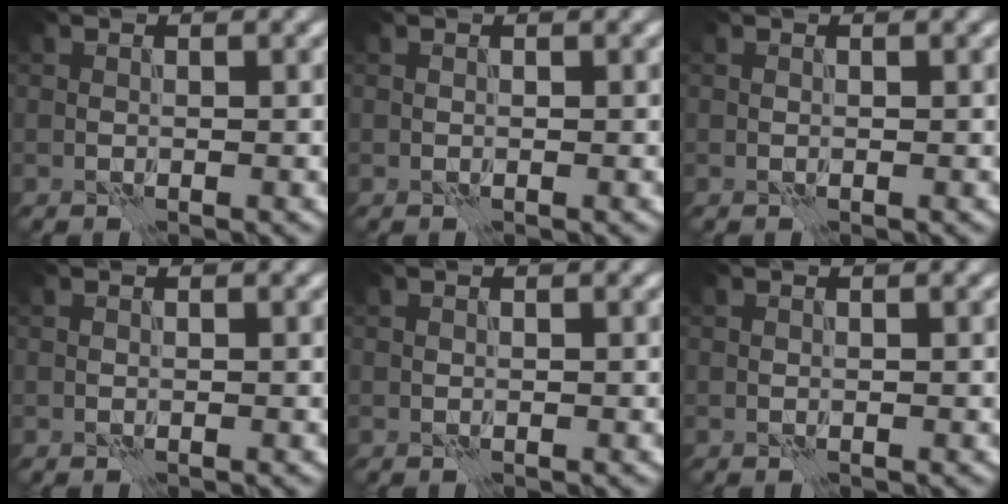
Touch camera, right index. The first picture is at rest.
{"total": 0.0}
{"total": 0.0}
{"total": 0.0}
{"total": 0.0}
{"total": 0.0}